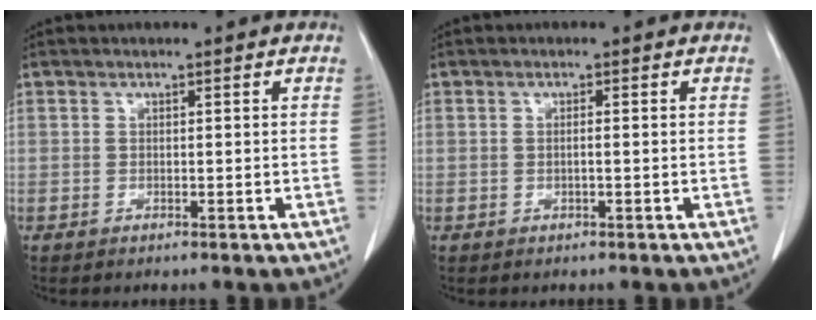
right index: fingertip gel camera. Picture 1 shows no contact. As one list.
[{"total": 0.6, "force": [0.0, 0.0, 0.6], "torque": [-0.009, 0.003, 0.002]}]